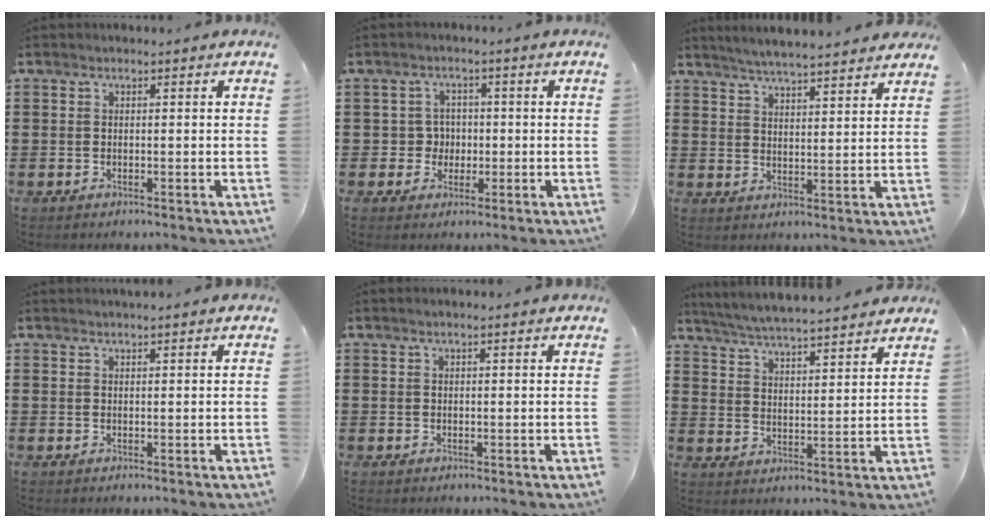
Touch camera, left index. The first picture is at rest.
{"total": 3.3, "force": [-0.5, 3.1, 0.9], "torque": [-0.032, 0.005, -0.015]}
{"total": 4.5, "force": [4.4, -0.3, 0.8], "torque": [-0.033, -0.020, 0.077]}
{"total": 1.3, "force": [1.2, -0.1, 0.3], "torque": [-0.008, -0.001, 0.023]}
{"total": 0.8, "force": [0.6, 0.0, 0.6], "torque": [-0.012, 0.000, 0.010]}
{"total": 5.4, "force": [5.3, -0.5, 1.0], "torque": [-0.045, -0.037, 0.089]}